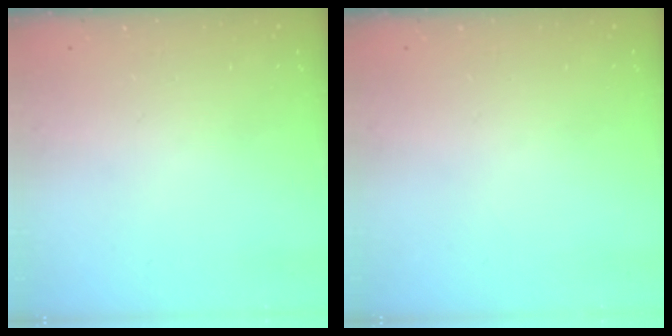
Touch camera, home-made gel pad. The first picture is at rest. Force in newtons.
{"total": 0.0}